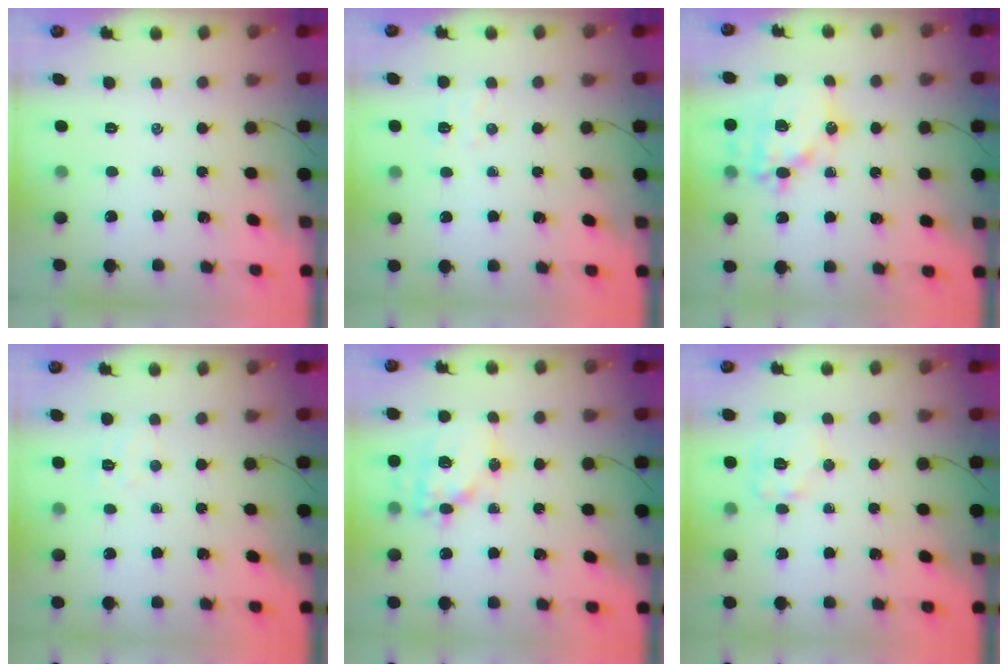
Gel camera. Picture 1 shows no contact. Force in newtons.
{"total": 4.7, "press": 4.5, "slide": 1.1}
{"total": 17.7, "press": 17.4, "slide": 3.3}
{"total": 5.0, "press": 4.8, "slide": 1.1}
{"total": 15.1, "press": 15.0, "slide": 2.2}
{"total": 10.1, "press": 10.1, "slide": 0.6}